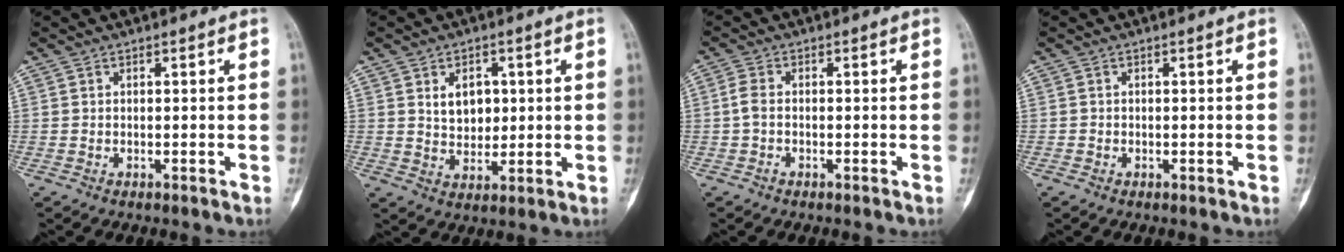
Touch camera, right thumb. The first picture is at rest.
{"total": 6.2, "force": [1.7, 4.4, 4.1], "torque": [-0.034, -0.011, 0.032]}
{"total": 2.3, "force": [-0.4, 1.4, 1.8], "torque": [-0.040, 0.006, -0.015]}
{"total": 0.0}